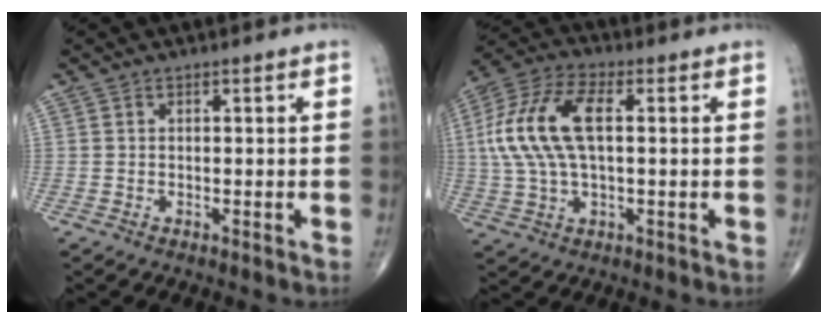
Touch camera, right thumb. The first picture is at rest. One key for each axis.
{"total": 15.2, "fx": 1.9, "fy": 7.4, "fz": 13.1, "tx": -0.283, "ty": 0.023, "tz": 0.033}